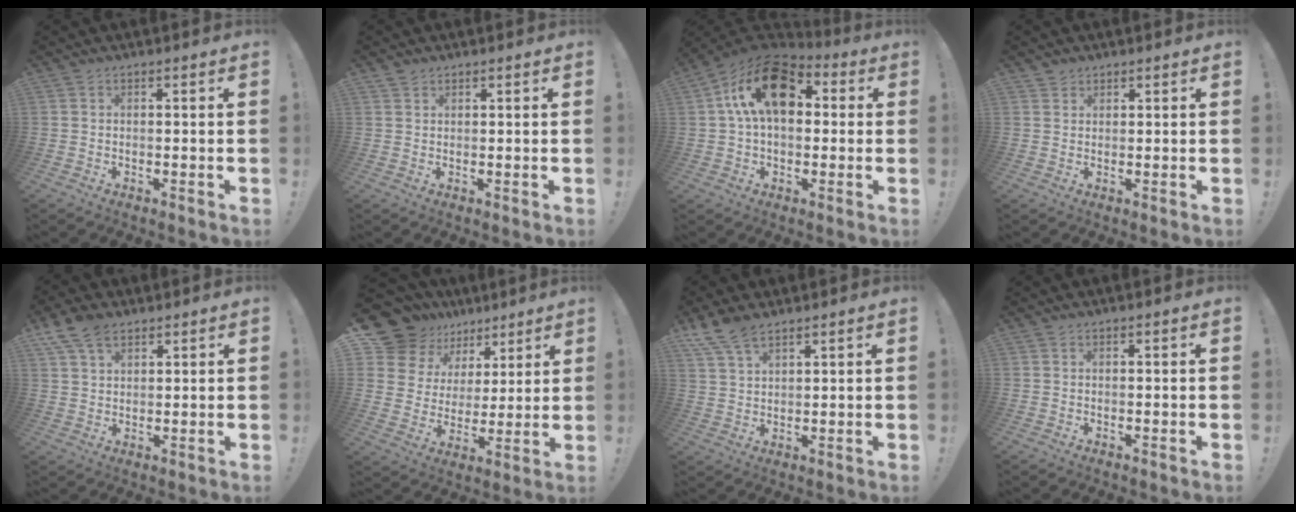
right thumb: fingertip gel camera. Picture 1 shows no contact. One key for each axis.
{"total": 1.3, "fx": 1.0, "fy": 0.7, "fz": 0.3, "tx": -0.003, "ty": -0.002, "tz": 0.020}
{"total": 18.3, "fx": 5.2, "fy": 10.9, "fz": 13.8, "tx": -0.234, "ty": 0.003, "tz": 0.090}
{"total": 1.8, "fx": 1.3, "fy": 1.2, "fz": 0.0, "tx": -0.001, "ty": -0.004, "tz": 0.025}
{"total": 8.1, "fx": 5.1, "fy": 4.6, "fz": 4.3, "tx": -0.082, "ty": -0.011, "tz": 0.100}
{"total": 14.2, "fx": 9.3, "fy": 9.9, "fz": 3.9, "tx": -0.073, "ty": -0.064, "tz": 0.190}
{"total": 7.7, "fx": 5.8, "fy": 3.2, "fz": 3.9, "tx": -0.076, "ty": -0.025, "tz": 0.112}
{"total": 0.0}